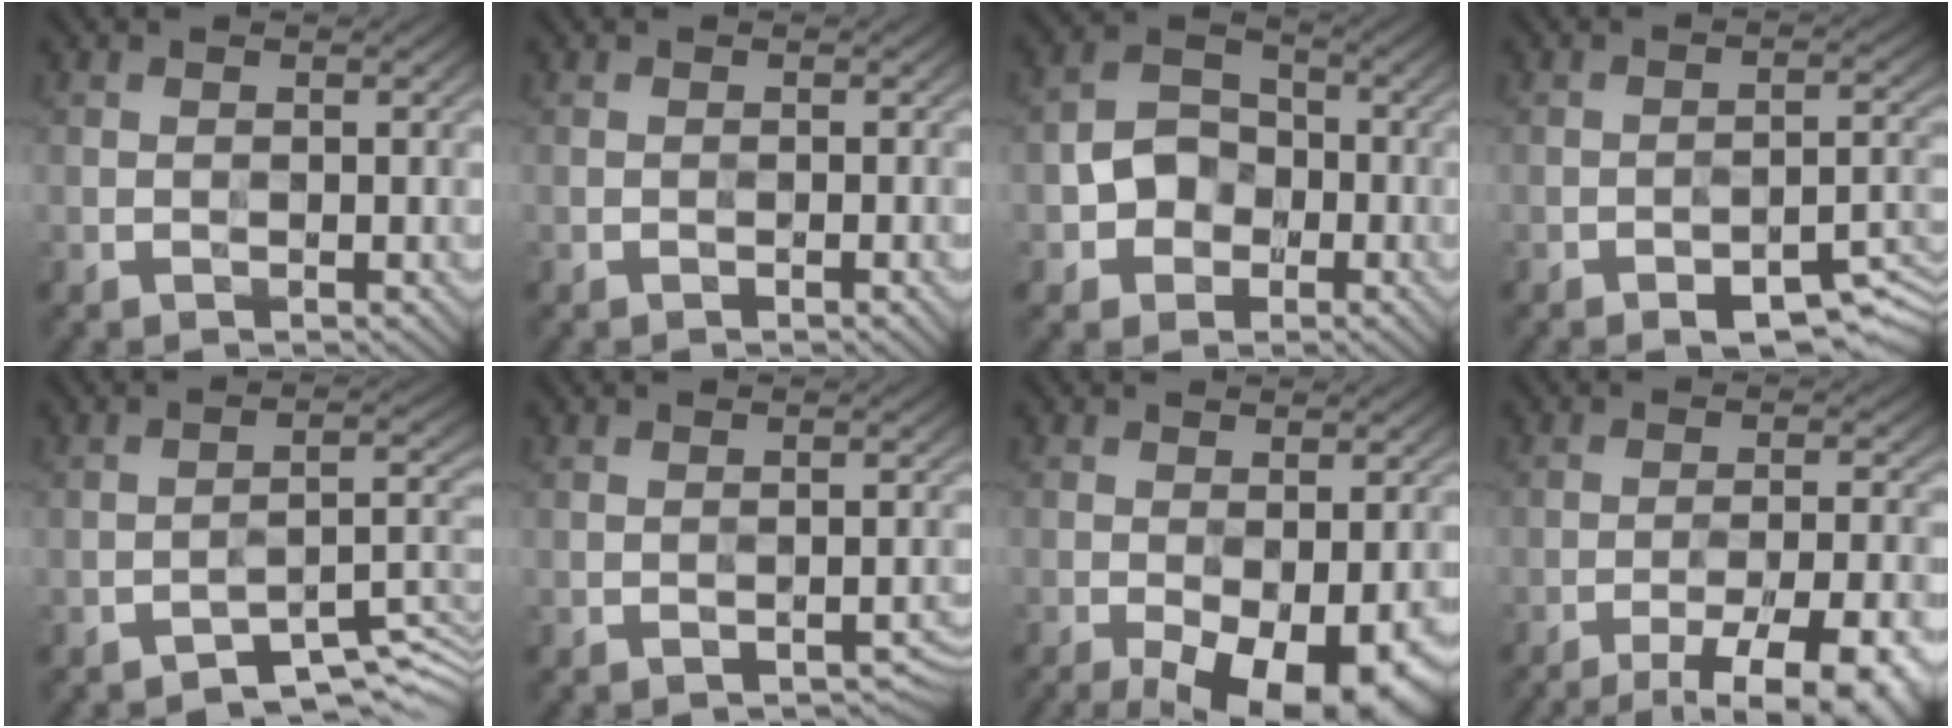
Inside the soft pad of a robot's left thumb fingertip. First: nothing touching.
{"total": 0.8, "force": [-0.4, 0.1, 0.7], "torque": [-0.011, 0.000, -0.007]}
{"total": 5.7, "force": [-1.6, 4.8, 2.8], "torque": [-0.047, 0.006, -0.042]}
{"total": 7.6, "force": [-5.2, 2.3, 5.0], "torque": [-0.061, 0.002, -0.077]}
{"total": 5.9, "force": [-4.4, 1.5, 3.5], "torque": [-0.044, 0.006, -0.070]}
{"total": 1.5, "force": [-0.9, 0.6, 1.0], "torque": [-0.012, 0.002, -0.009]}
{"total": 12.1, "force": [-6.2, 4.6, 9.3], "torque": [-0.148, -0.026, -0.076]}
{"total": 13.7, "force": [-9.8, 3.3, 9.0], "torque": [-0.126, 0.000, -0.121]}